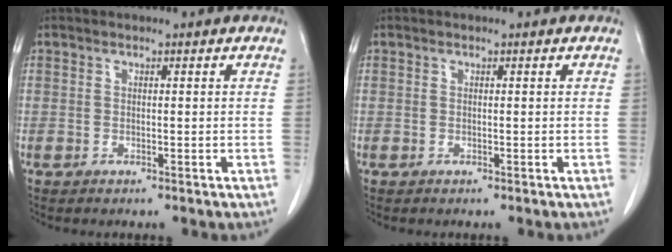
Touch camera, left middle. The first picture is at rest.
{"total": 0.0}